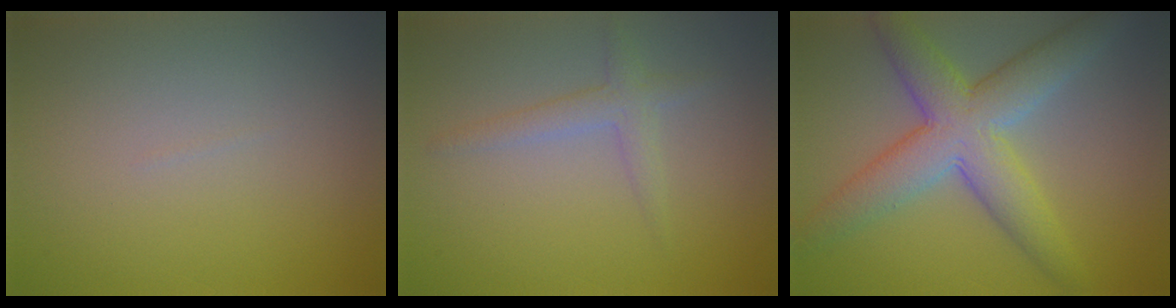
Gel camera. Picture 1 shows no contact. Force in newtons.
{"total": 1.2, "press": 1.2, "slide": 0.1}
{"total": 7.5, "press": 7.5, "slide": 0.3}